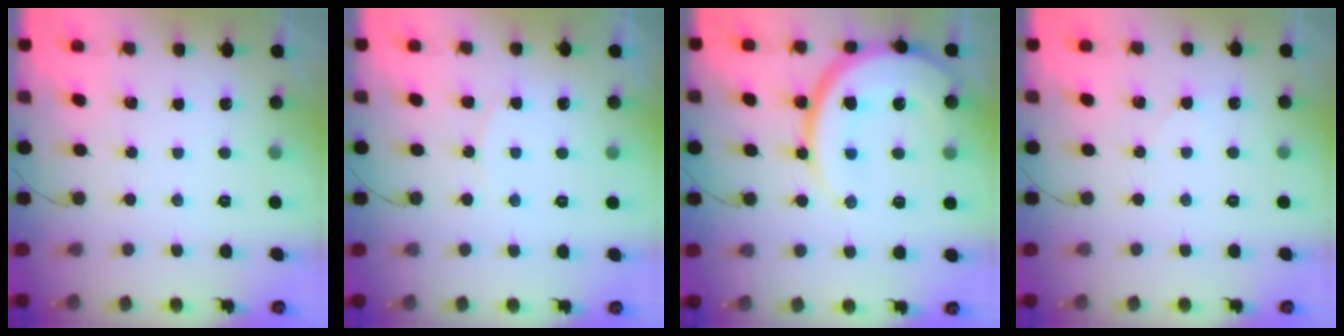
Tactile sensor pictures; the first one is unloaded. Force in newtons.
{"total": 3.5, "press": 3.4, "slide": 0.5}
{"total": 17.7, "press": 17.7, "slide": 1.6}
{"total": 3.0, "press": 2.6, "slide": 1.5}